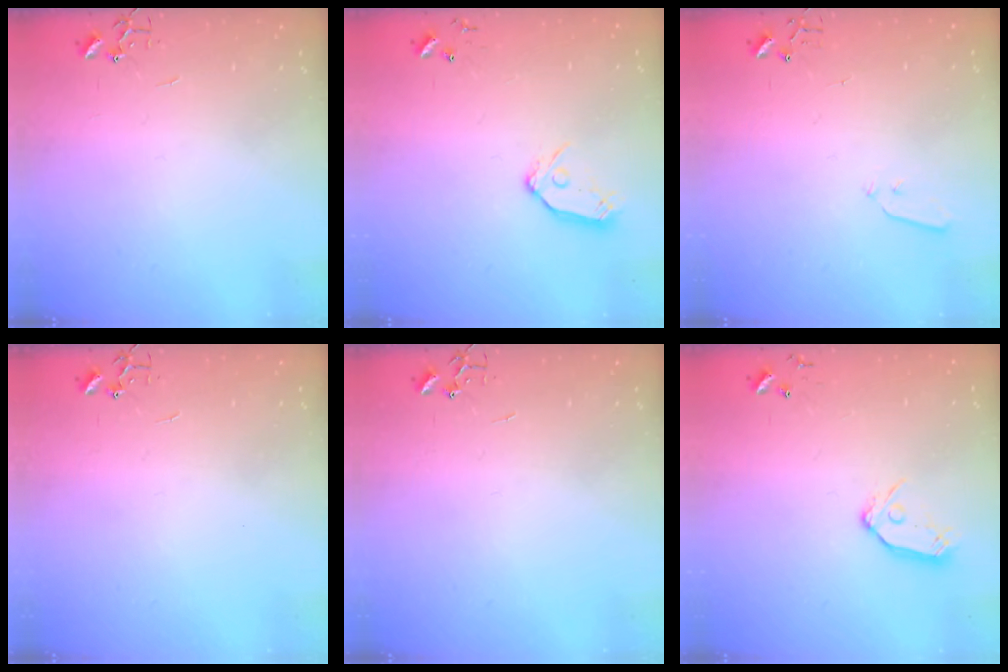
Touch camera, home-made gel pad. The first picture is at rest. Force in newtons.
{"total": 9.2, "press": 9.1, "slide": 0.8}
{"total": 3.5, "press": 3.5, "slide": 0.6}
{"total": 0.0}
{"total": 0.0}
{"total": 9.2, "press": 9.1, "slide": 0.8}